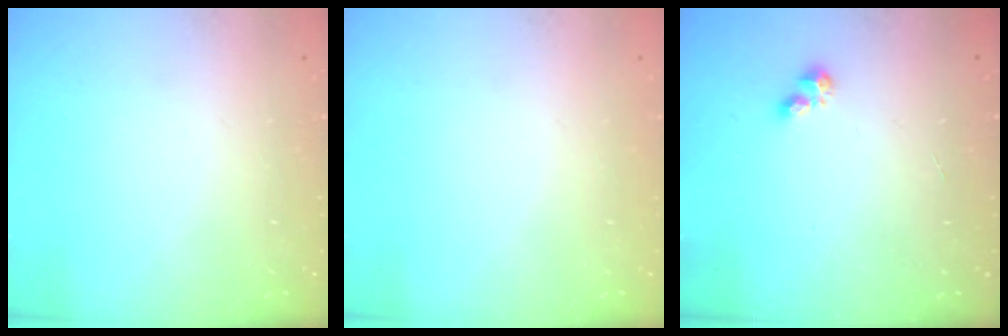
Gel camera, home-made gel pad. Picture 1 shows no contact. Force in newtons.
{"total": 0.0}
{"total": 2.2, "press": 2.2, "slide": 0.3}